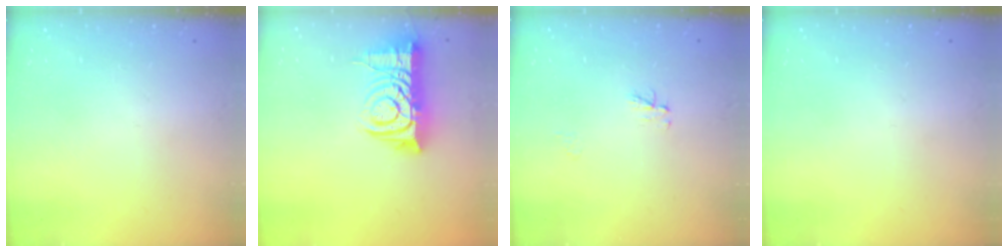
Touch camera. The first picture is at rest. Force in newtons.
{"total": 12.5, "press": 12.4, "slide": 1.3}
{"total": 3.0, "press": 3.0, "slide": 0.4}
{"total": 0.0}